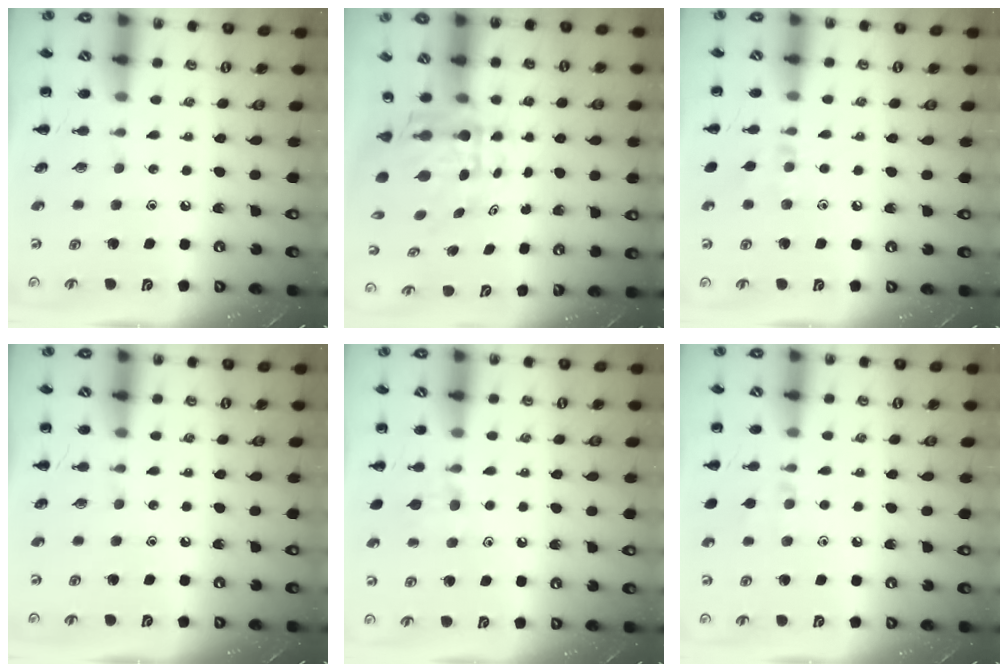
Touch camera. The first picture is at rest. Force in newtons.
{"total": 6.2, "press": 5.9, "slide": 2.0}
{"total": 6.5, "press": 6.4, "slide": 1.5}
{"total": 0.0}
{"total": 7.5, "press": 7.3, "slide": 2.0}
{"total": 5.2, "press": 4.8, "slide": 1.9}